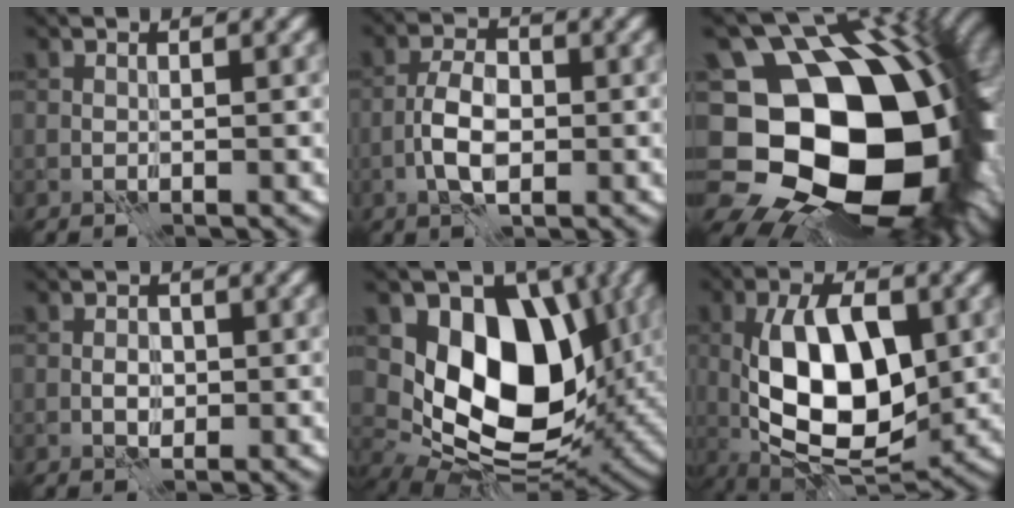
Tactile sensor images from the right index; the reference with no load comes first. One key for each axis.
{"total": 4.1, "fx": -1.4, "fy": 2.2, "fz": 3.2, "tx": -0.060, "ty": 0.004, "tz": -0.029}
{"total": 19.8, "fx": -2.0, "fy": 14.2, "fz": 13.6, "tx": -0.234, "ty": -0.035, "tz": -0.006}
{"total": 1.7, "fx": -0.4, "fy": 1.3, "fz": 1.0, "tx": -0.014, "ty": 0.000, "tz": -0.011}
{"total": 12.4, "fx": 2.1, "fy": 8.3, "fz": 9.0, "tx": -0.127, "ty": -0.018, "tz": 0.037}
{"total": 10.7, "fx": -0.1, "fy": 5.3, "fz": 9.3, "tx": -0.154, "ty": 0.000, "tz": -0.001}